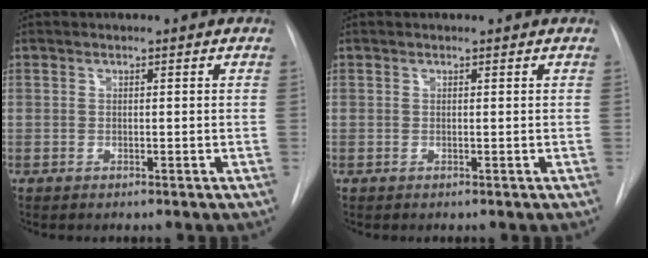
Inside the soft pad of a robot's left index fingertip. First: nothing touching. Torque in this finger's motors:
{"motor_torque": [0.00, 0.00, 0.00, 0.00]}